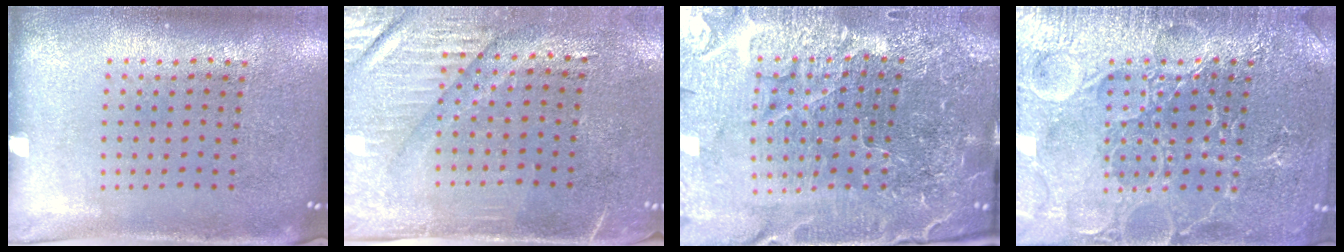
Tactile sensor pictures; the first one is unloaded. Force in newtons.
{"total": 3.5, "press": 3.1, "slide": 1.6}
{"total": 6.7, "press": 5.9, "slide": 3.2}
{"total": 5.0, "press": 5.0, "slide": 0.7}